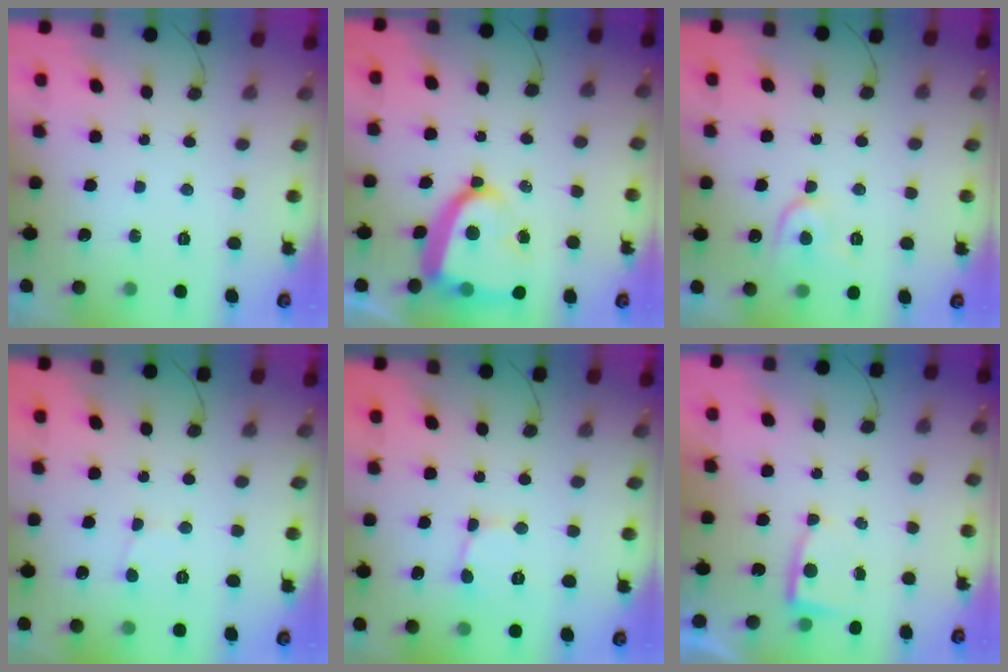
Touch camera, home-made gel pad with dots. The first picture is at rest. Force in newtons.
{"total": 15.7, "press": 15.6, "slide": 1.5}
{"total": 8.8, "press": 8.8, "slide": 0.6}
{"total": 2.1, "press": 2.1, "slide": 0.2}
{"total": 2.2, "press": 2.2, "slide": 0.1}
{"total": 2.9, "press": 2.9, "slide": 0.4}